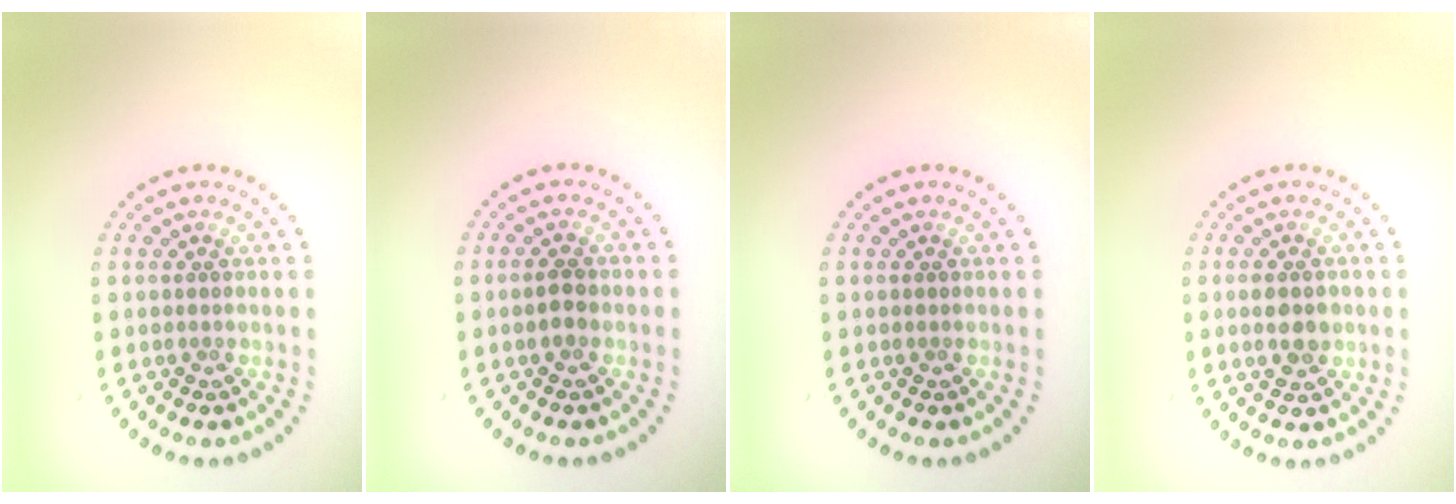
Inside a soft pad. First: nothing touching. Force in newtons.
{"total": 1.5, "press": 1.5, "slide": 0.1}
{"total": 0.0}
{"total": 2.7, "press": 2.7, "slide": 0.1}